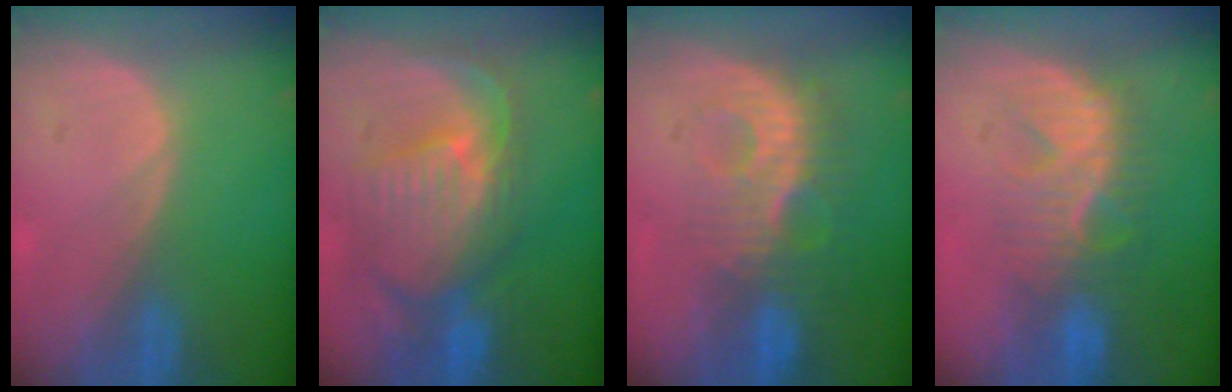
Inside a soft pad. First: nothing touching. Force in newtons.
{"total": 11.1, "press": 9.7, "slide": 5.4}
{"total": 9.3, "press": 8.4, "slide": 4.0}
{"total": 8.0, "press": 7.9, "slide": 1.2}